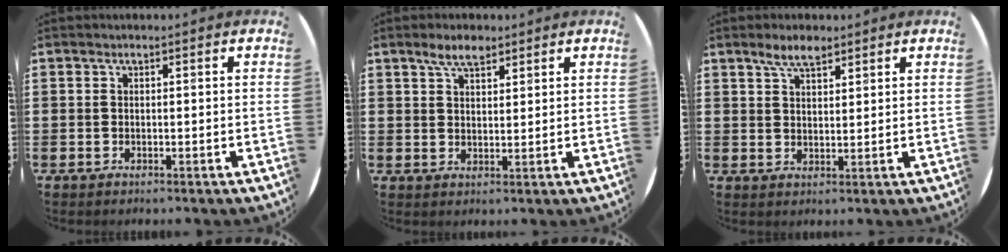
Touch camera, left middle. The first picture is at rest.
{"total": 3.8, "force": [2.9, 1.4, 2.0], "torque": [-0.035, 0.003, 0.051]}
{"total": 3.9, "force": [3.0, 1.4, 2.1], "torque": [-0.037, 0.002, 0.053]}